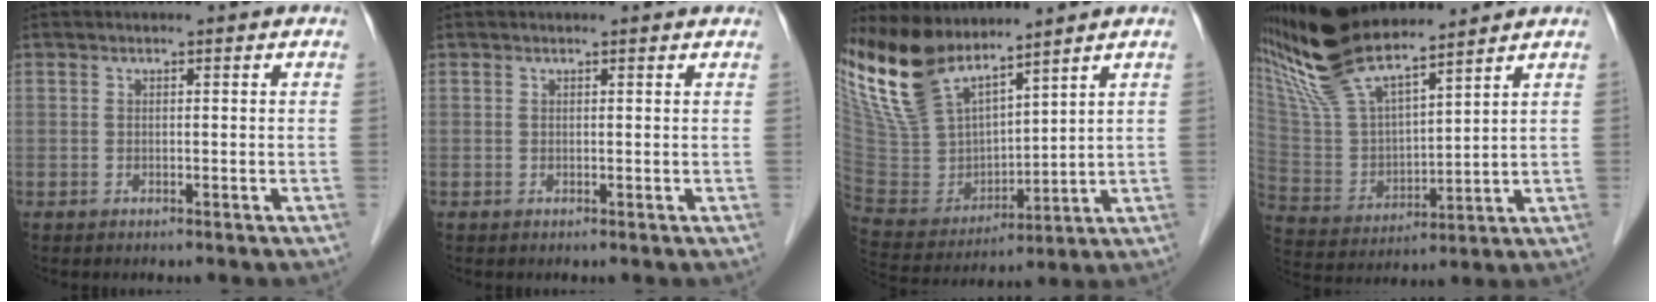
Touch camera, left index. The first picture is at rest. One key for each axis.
{"total": 3.1, "fx": 2.9, "fy": 0.5, "fz": 0.9, "tx": -0.012, "ty": 0.014, "tz": 0.027}
{"total": 15.2, "fx": 12.2, "fy": 4.9, "fz": 7.6, "tx": -0.171, "ty": 0.003, "tz": 0.250}
{"total": 15.5, "fx": 13.4, "fy": 2.9, "fz": 7.2, "tx": -0.154, "ty": 0.005, "tz": 0.268}